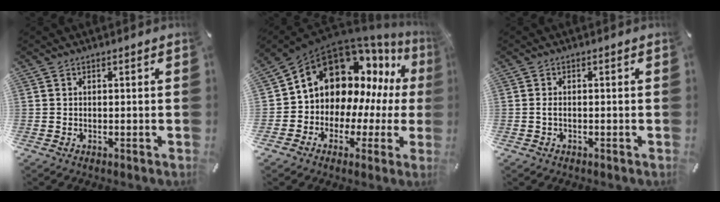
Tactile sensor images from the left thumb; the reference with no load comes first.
{"total": 14.2, "force": [7.1, 10.7, 6.1], "torque": [-0.101, -0.080, 0.129]}
{"total": 1.5, "force": [-0.4, 0.9, 1.1], "torque": [-0.022, 0.003, -0.009]}